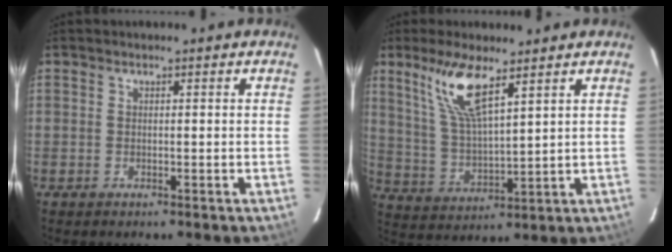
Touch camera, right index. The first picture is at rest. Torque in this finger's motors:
{"motor_torque": [0.98, 0.97, 0.34, 0.09]}